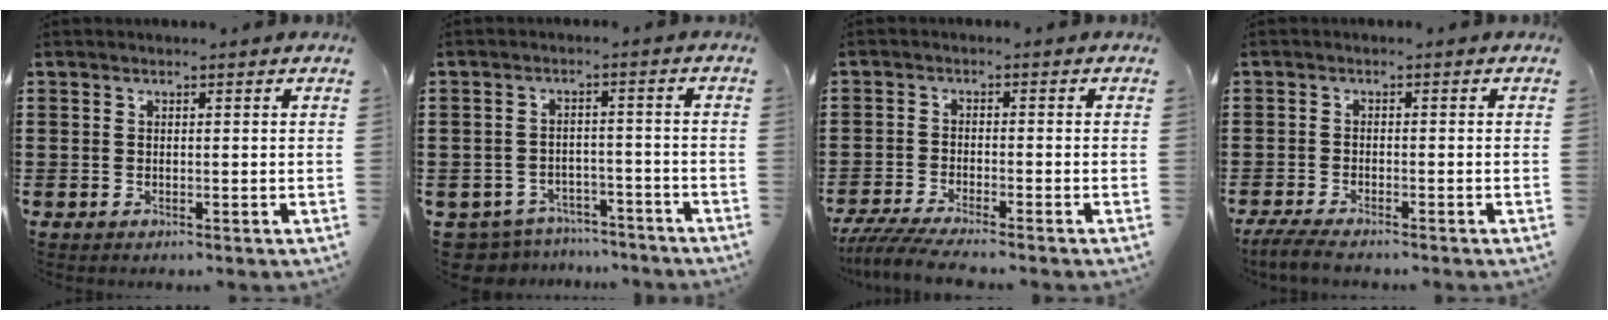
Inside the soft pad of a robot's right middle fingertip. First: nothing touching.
{"total": 4.7, "force": [-4.6, 0.8, 0.0], "torque": [-0.021, 0.002, -0.099]}
{"total": 4.3, "force": [-3.9, 0.1, 1.8], "torque": [-0.043, -0.014, -0.078]}
{"total": 2.9, "force": [-2.7, 0.2, 1.2], "torque": [-0.035, -0.007, -0.056]}